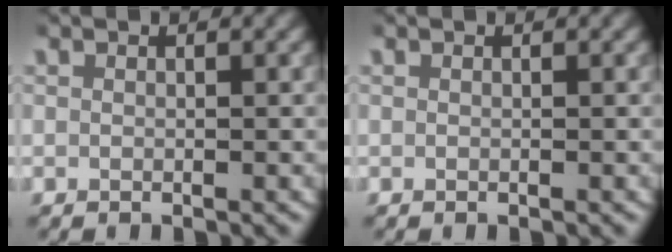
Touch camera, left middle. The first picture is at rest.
{"total": 0.0}